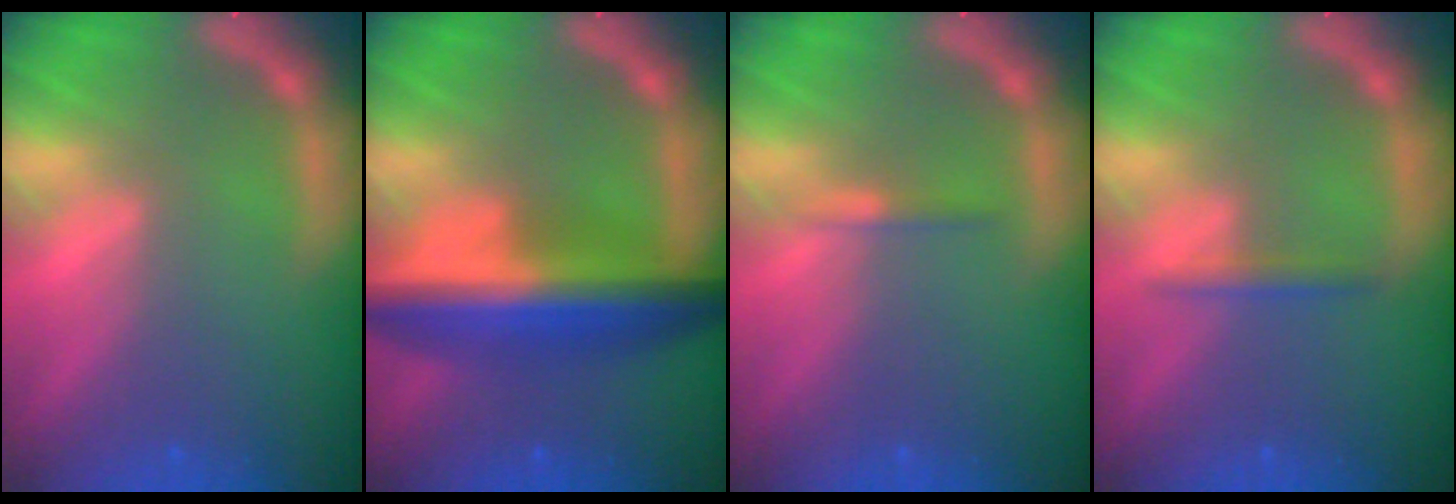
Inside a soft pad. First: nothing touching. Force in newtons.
{"total": 9.5}
{"total": 0.9}
{"total": 1.4}